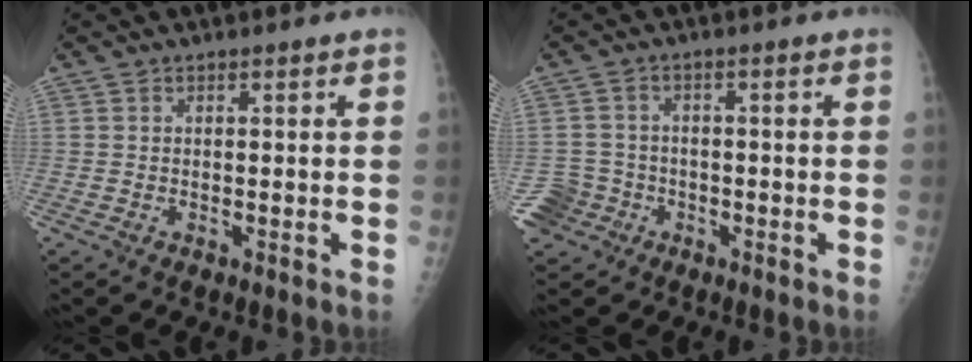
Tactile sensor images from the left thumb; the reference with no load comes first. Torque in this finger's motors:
{"motor_torque": [-0.16, -0.16, 0.00, 0.00, 0.00]}